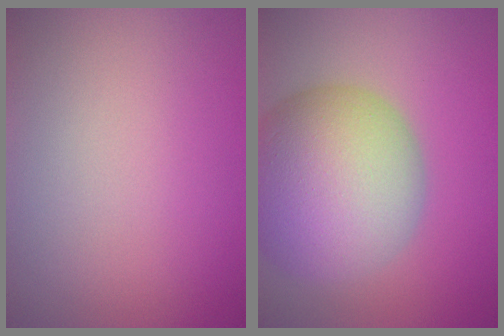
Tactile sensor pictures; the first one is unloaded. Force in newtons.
{"total": 12.3, "press": 12.3, "slide": 0.9}